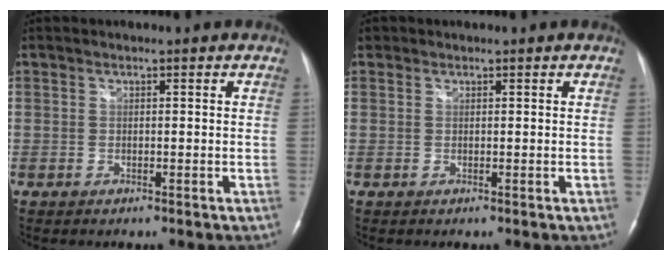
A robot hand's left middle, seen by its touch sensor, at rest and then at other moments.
{"total": 0.6, "force": [0.4, 0.5, 0.0], "torque": [0.000, 0.002, 0.005]}